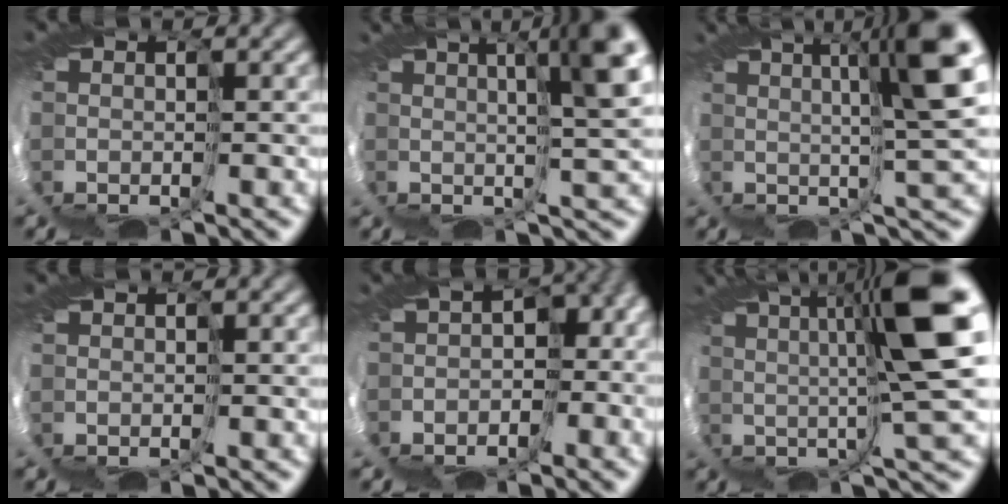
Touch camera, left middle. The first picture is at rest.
{"total": 7.0, "force": [2.7, 0.4, 6.5], "torque": [-0.087, 0.016, 0.039]}
{"total": 8.1, "force": [3.1, -0.3, 7.4], "torque": [-0.106, 0.019, 0.045]}
{"total": 0.0}
{"total": 5.5, "force": [-3.2, 3.1, 3.2], "torque": [-0.054, -0.015, -0.044]}
{"total": 9.6, "force": [3.5, -0.2, 8.9], "torque": [-0.133, 0.022, 0.054]}